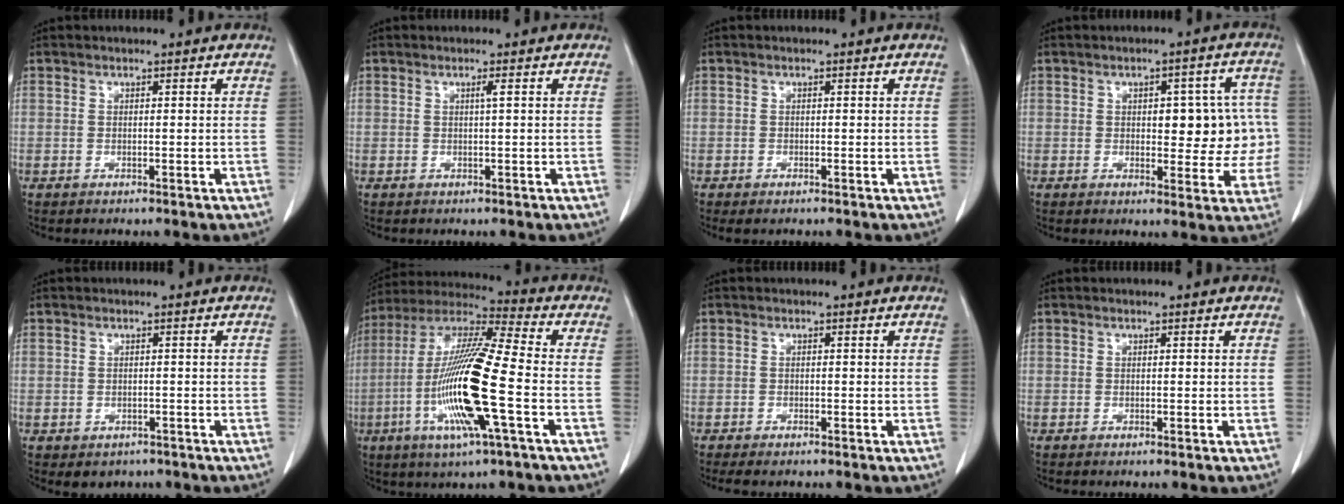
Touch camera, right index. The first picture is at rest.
{"total": 0.7, "force": [0.2, -0.2, 0.6], "torque": [-0.015, -0.001, 0.006]}
{"total": 0.8, "force": [-0.6, 0.3, 0.5], "torque": [-0.010, -0.003, -0.006]}
{"total": 9.3, "force": [0.4, 4.3, 8.2], "torque": [-0.083, 0.028, 0.011]}
{"total": 2.7, "force": [-1.6, 2.1, 0.5], "torque": [-0.002, 0.005, -0.016]}
{"total": 18.0, "force": [-4.6, 0.7, 17.4], "torque": [-0.359, -0.014, -0.095]}
{"total": 1.9, "force": [-1.6, 0.5, 0.9], "torque": [-0.015, -0.005, -0.023]}
{"total": 0.0}